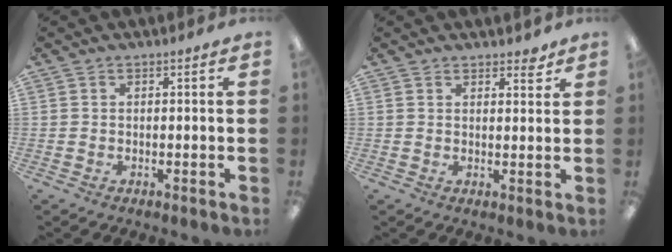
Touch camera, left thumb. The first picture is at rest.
{"total": 2.9, "force": [2.5, 1.2, 0.9], "torque": [0.003, -0.015, 0.042]}